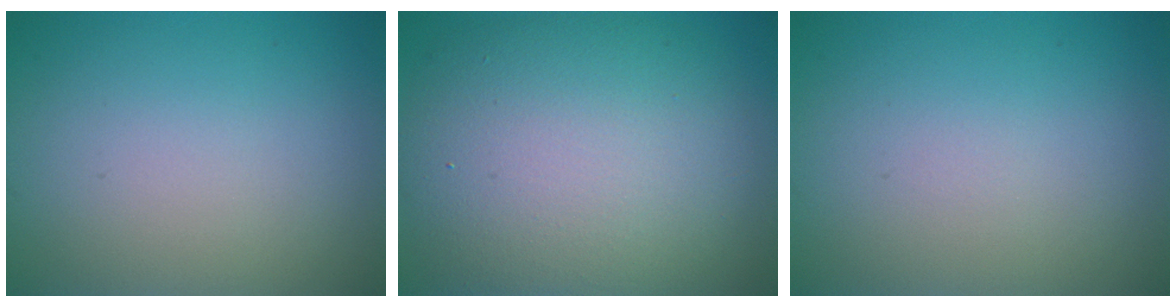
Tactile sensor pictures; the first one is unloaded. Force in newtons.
{"total": 12.1, "press": 12.1, "slide": 0.6}
{"total": 0.0}